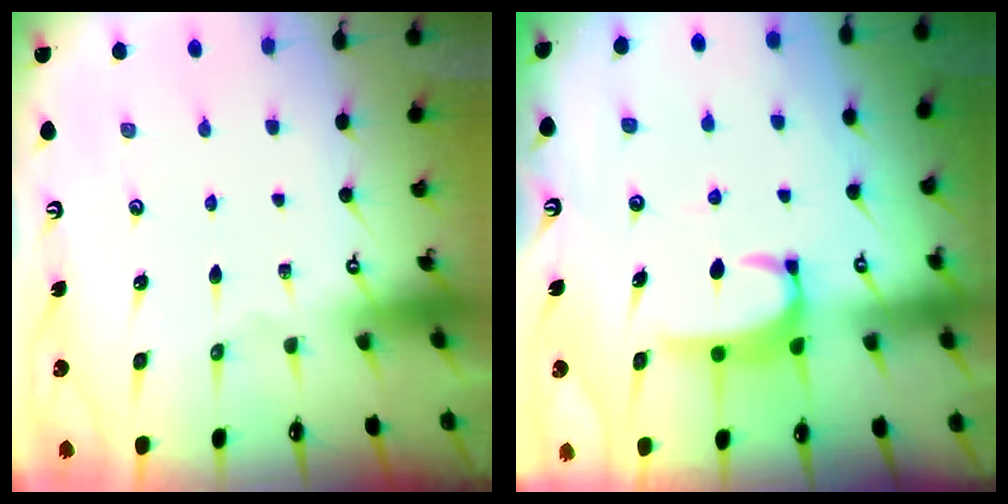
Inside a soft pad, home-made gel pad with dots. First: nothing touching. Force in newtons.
{"total": 2.9, "press": 2.9, "slide": 0.4}